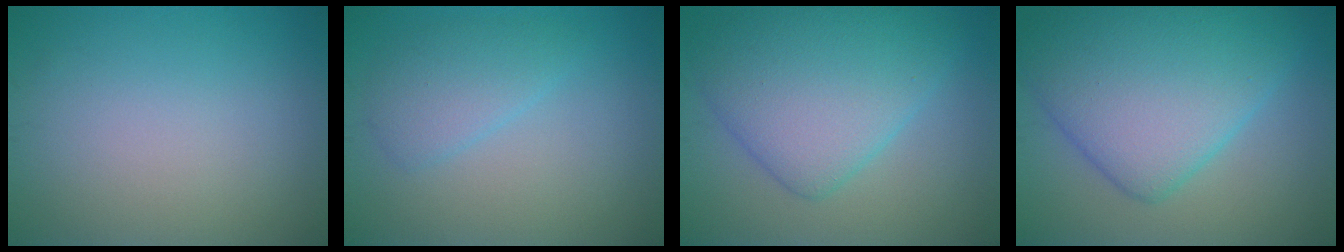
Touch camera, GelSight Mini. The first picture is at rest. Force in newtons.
{"total": 2.7, "press": 2.7, "slide": 0.2}
{"total": 7.7, "press": 7.7, "slide": 0.1}
{"total": 10.1, "press": 10.1, "slide": 0.2}